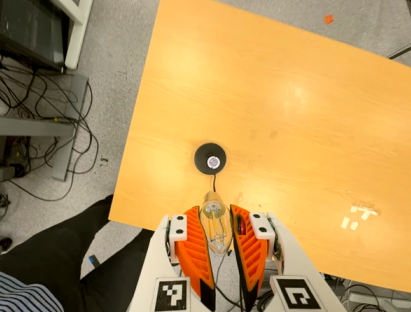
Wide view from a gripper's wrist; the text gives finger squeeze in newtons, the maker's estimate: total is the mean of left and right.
{"total": 20.1, "left": 25.0, "right": 15.1}